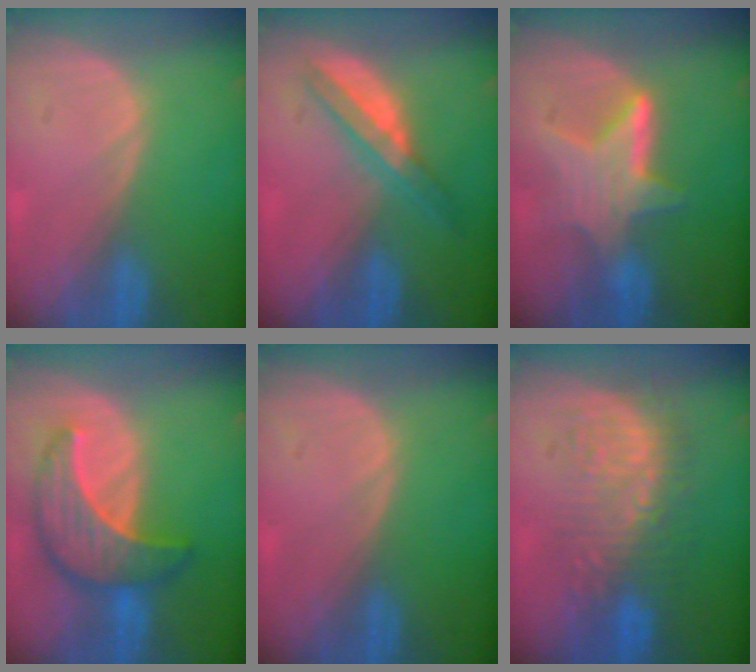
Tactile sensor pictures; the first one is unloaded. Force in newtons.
{"total": 5.0, "press": 4.8, "slide": 1.4}
{"total": 6.3, "press": 6.3, "slide": 0.5}
{"total": 8.9, "press": 8.9, "slide": 0.8}
{"total": 0.0}
{"total": 8.7, "press": 8.6, "slide": 1.4}